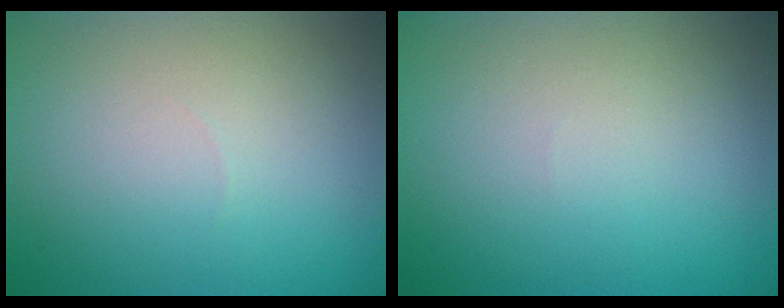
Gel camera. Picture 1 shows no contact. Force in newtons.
{"total": 0.0}